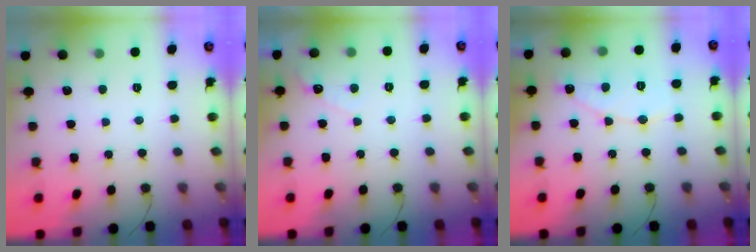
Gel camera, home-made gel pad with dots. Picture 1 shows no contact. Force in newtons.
{"total": 3.4, "press": 3.4, "slide": 0.2}
{"total": 6.4, "press": 6.4, "slide": 0.6}